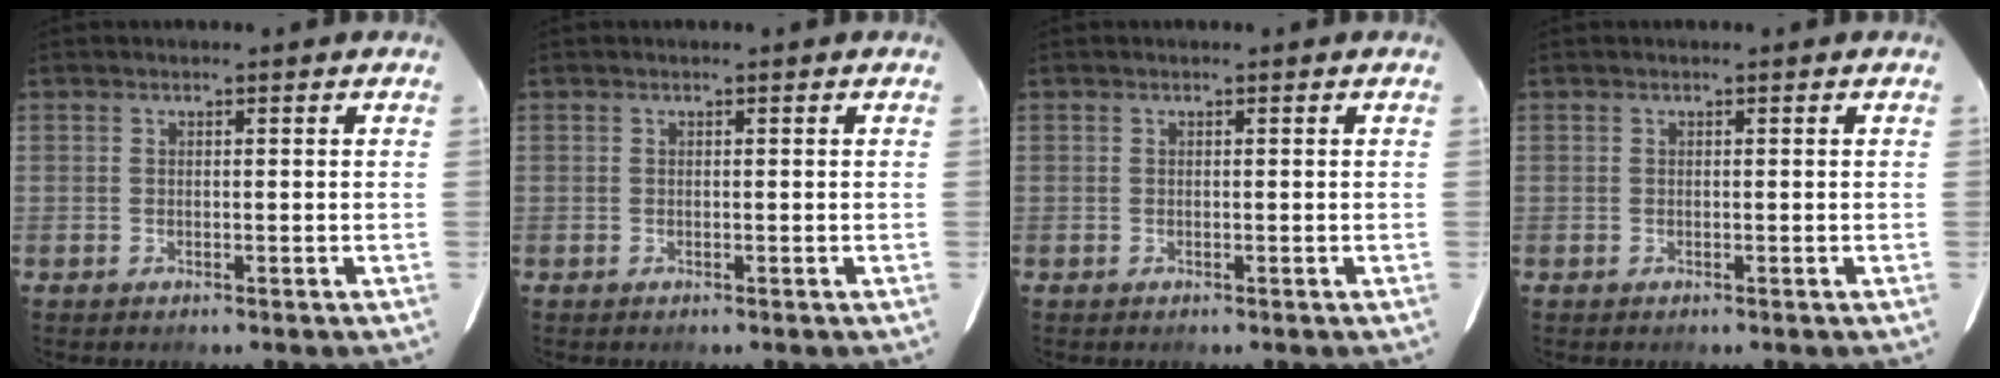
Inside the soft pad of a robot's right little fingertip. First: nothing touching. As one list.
[{"total": 0.0}, {"total": 0.0}, {"total": 0.0}]